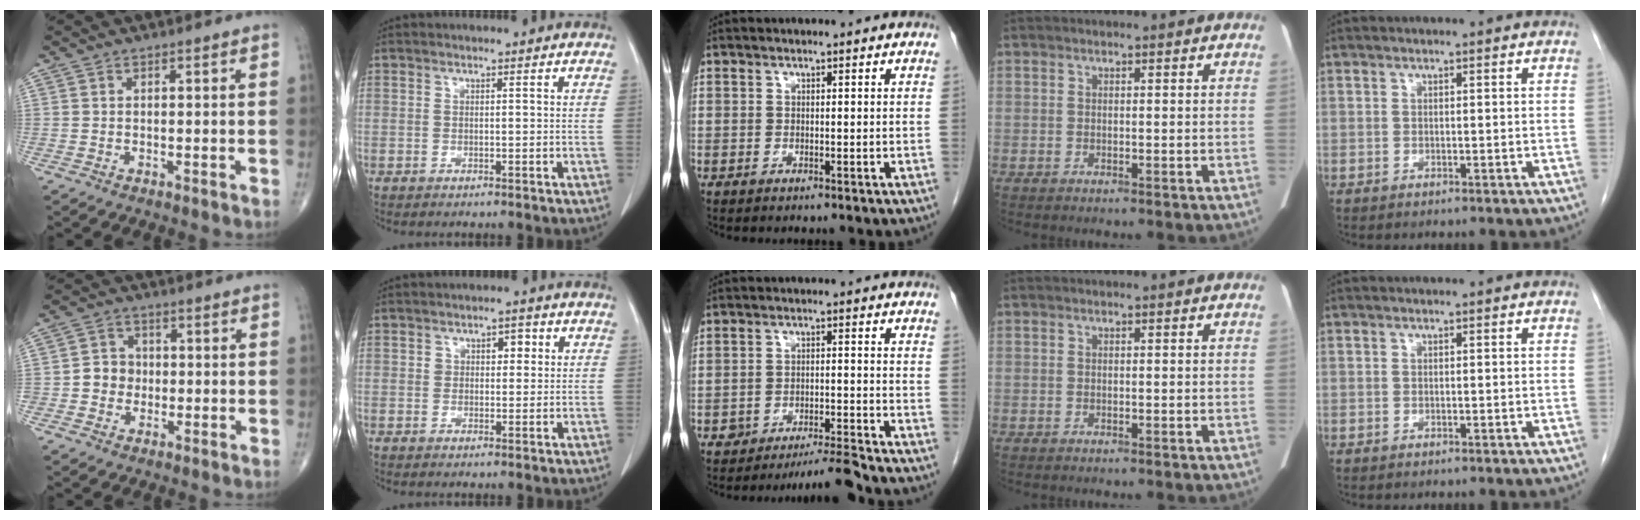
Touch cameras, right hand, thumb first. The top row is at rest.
{"thumb": {"total": 5.1, "force": [-0.7, 4.7, 2.0], "torque": [-0.008, 0.013, -0.020]}, "index": {"total": 3.2, "force": [1.0, 2.1, 2.2], "torque": [-0.028, 0.011, 0.015]}, "middle": {"total": 4.2, "force": [-4.0, -0.9, 1.0], "torque": [-0.016, -0.009, -0.066]}}